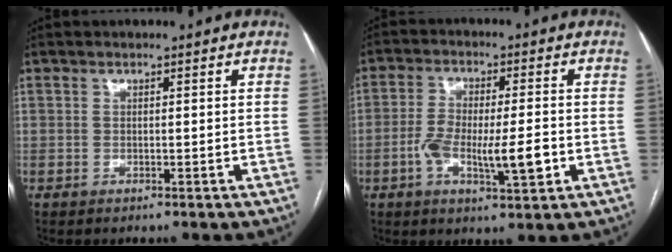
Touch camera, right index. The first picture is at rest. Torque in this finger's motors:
{"motor_torque": [0.26, -0.06, 0.25, 0.10]}